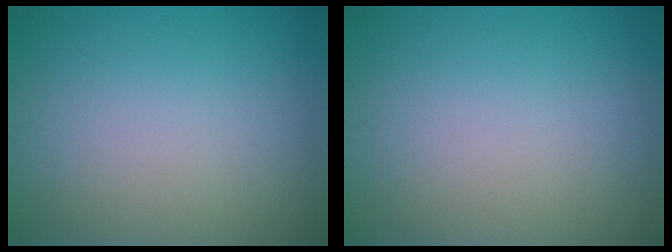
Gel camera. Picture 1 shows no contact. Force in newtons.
{"total": 0.0}